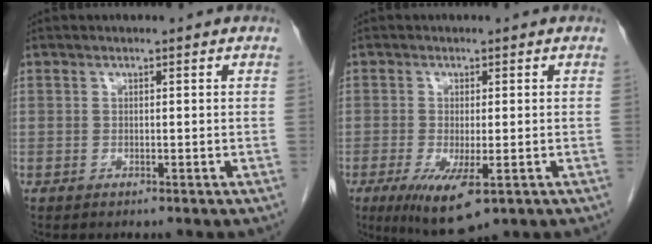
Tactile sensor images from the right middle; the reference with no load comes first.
{"total": 8.3, "force": [-3.7, 2.3, 7.0], "torque": [-0.117, -0.022, -0.054]}